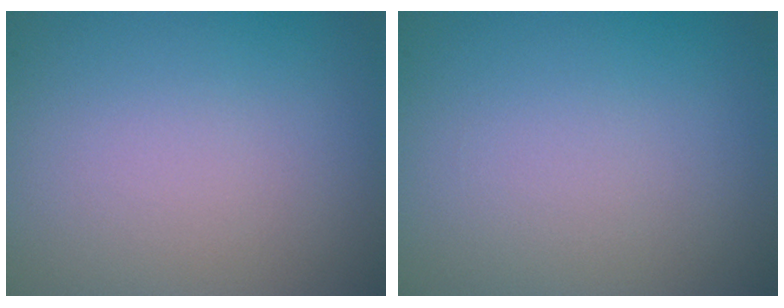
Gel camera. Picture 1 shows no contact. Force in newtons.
{"total": 0.0}